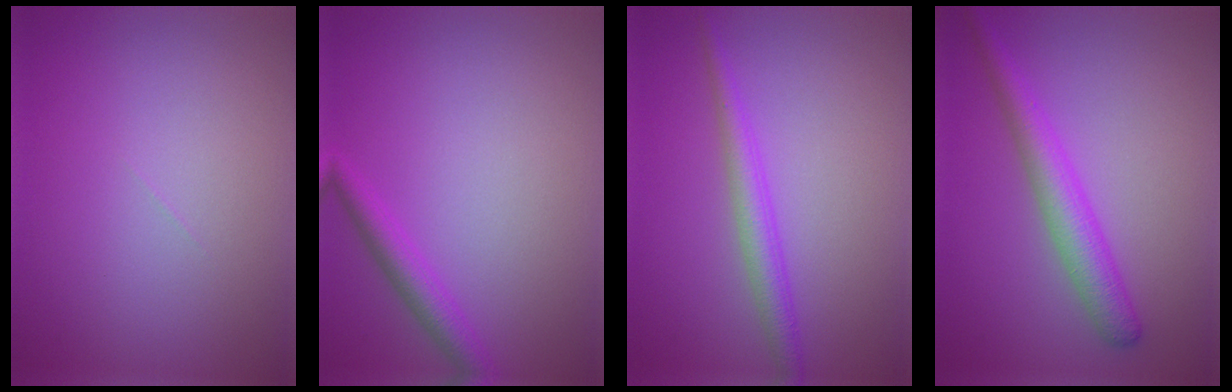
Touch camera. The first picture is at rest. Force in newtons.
{"total": 2.4, "press": 2.4, "slide": 0.2}
{"total": 2.6, "press": 2.6, "slide": 0.1}
{"total": 3.8, "press": 3.8, "slide": 0.3}